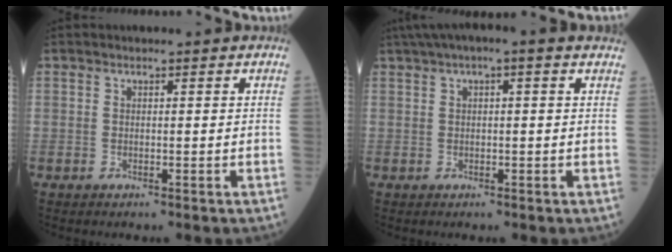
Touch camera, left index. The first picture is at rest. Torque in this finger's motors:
{"motor_torque": [1.01, -1.13, 0.46, 0.11]}